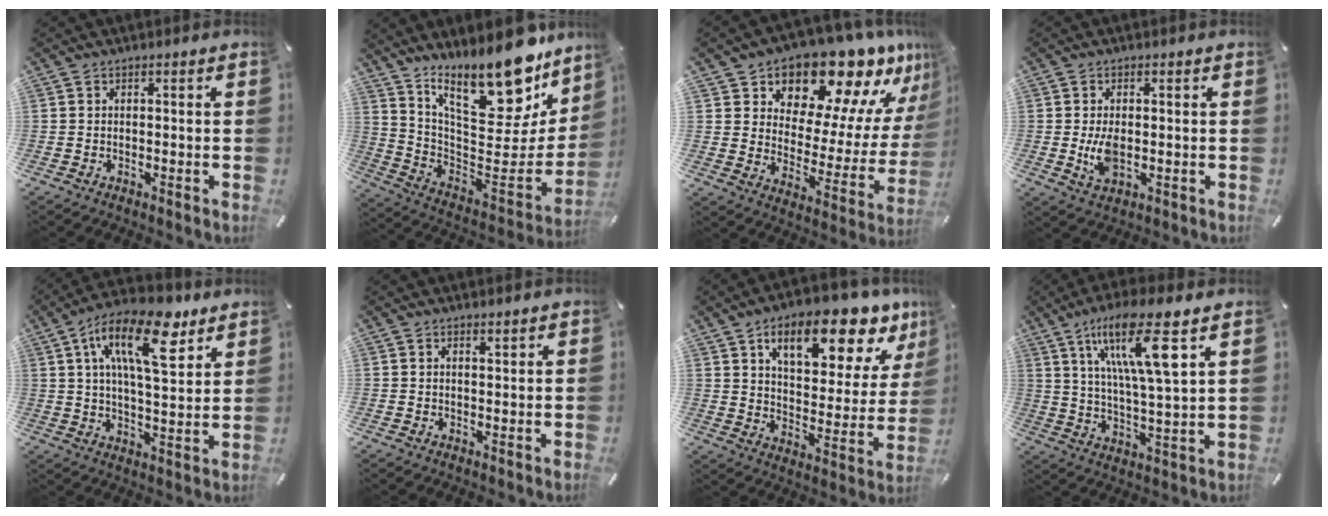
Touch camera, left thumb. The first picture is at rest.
{"total": 22.8, "force": [17.3, 9.0, 11.8], "torque": [-0.170, -0.137, 0.294]}
{"total": 15.7, "force": [14.0, 6.1, 3.7], "torque": [-0.054, -0.141, 0.232]}
{"total": 5.5, "force": [-0.2, 3.0, 4.6], "torque": [-0.103, -0.008, -0.010]}
{"total": 17.9, "force": [8.9, 7.6, 13.6], "torque": [-0.227, -0.021, 0.146]}
{"total": 1.1, "force": [1.0, 0.2, 0.4], "torque": [-0.007, -0.002, 0.018]}
{"total": 16.8, "force": [10.9, 7.5, 10.4], "torque": [-0.145, -0.071, 0.173]}
{"total": 16.4, "force": [9.4, 2.9, 13.1], "torque": [-0.240, -0.031, 0.149]}